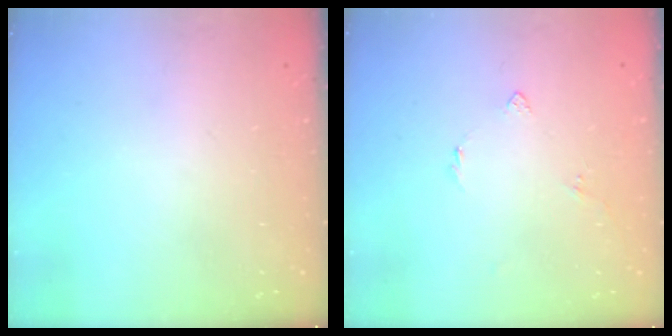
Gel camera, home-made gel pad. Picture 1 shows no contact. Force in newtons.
{"total": 3.2, "press": 3.2, "slide": 0.5}